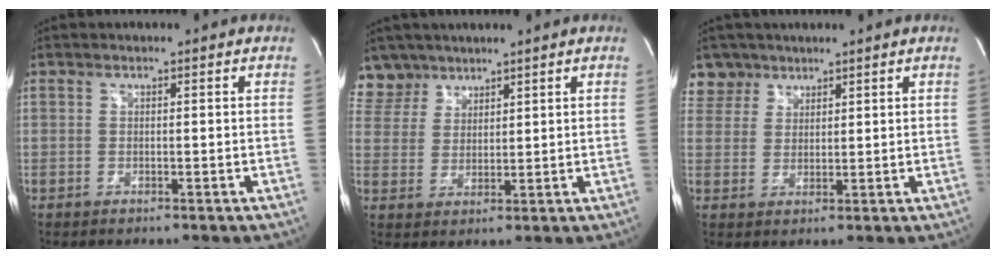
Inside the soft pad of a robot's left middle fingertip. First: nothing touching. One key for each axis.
{"total": 5.6, "fx": 4.7, "fy": 2.9, "fz": -0.4, "tx": 0.011, "ty": 0.005, "tz": 0.101}
{"total": 4.7, "fx": 3.6, "fy": 2.9, "fz": -0.6, "tx": 0.019, "ty": 0.004, "tz": 0.072}